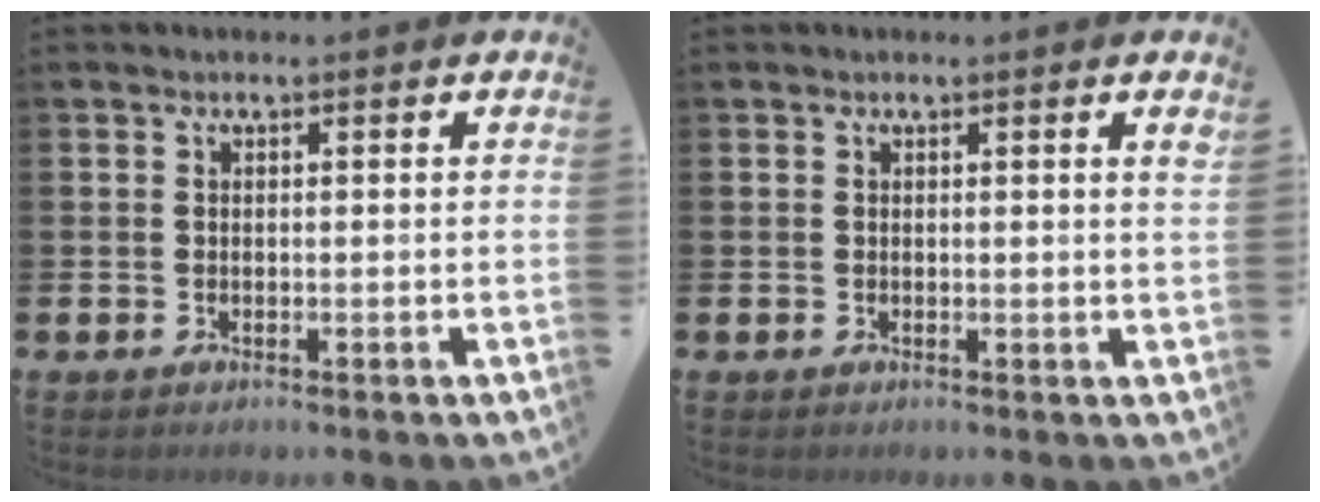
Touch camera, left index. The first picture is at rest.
{"total": 0.8, "force": [0.2, -0.2, 0.8], "torque": [-0.011, -0.002, 0.003]}